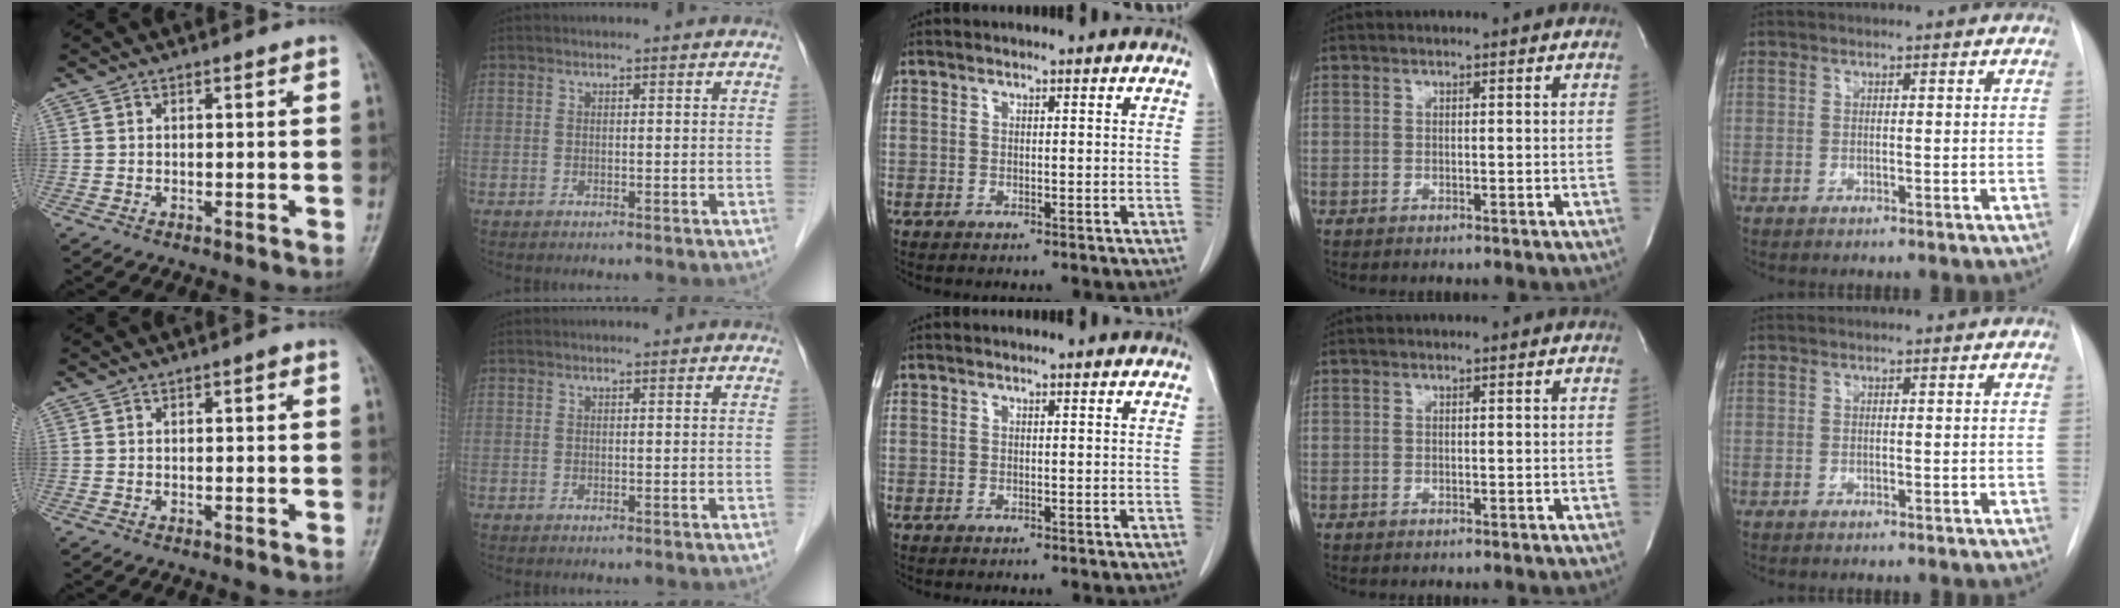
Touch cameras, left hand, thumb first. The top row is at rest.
{"thumb": {"total": 0.7, "force": [0.3, 0.2, 0.6], "torque": [-0.009, 0.001, 0.001]}, "index": {"total": 0.5, "force": [0.5, 0.1, 0.1], "torque": [-0.002, 0.008, 0.007]}}